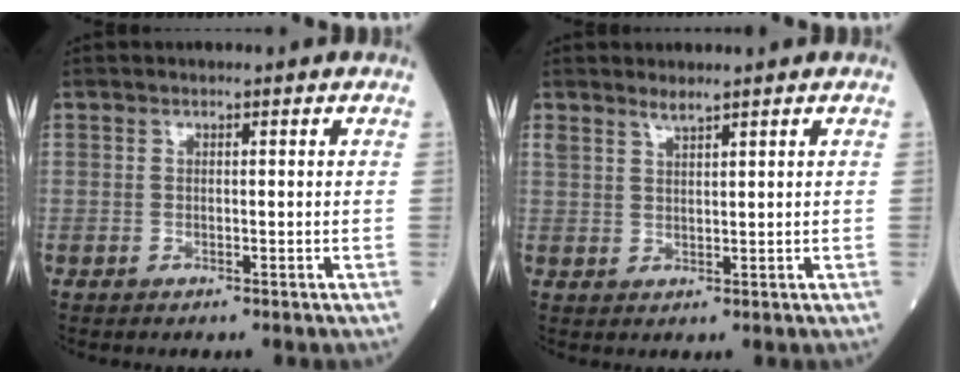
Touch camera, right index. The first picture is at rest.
{"total": 2.7, "force": [2.3, 0.8, 1.3], "torque": [-0.037, 0.010, 0.051]}